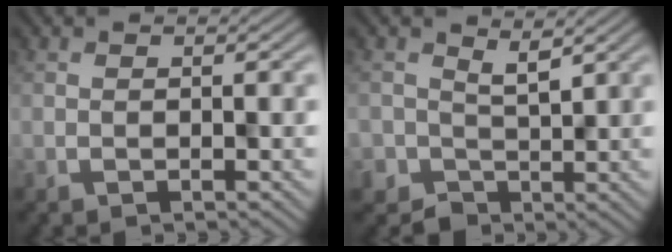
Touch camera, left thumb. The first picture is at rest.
{"total": 2.0, "force": [0.7, 1.9, 0.1], "torque": [-0.001, -0.010, 0.013]}